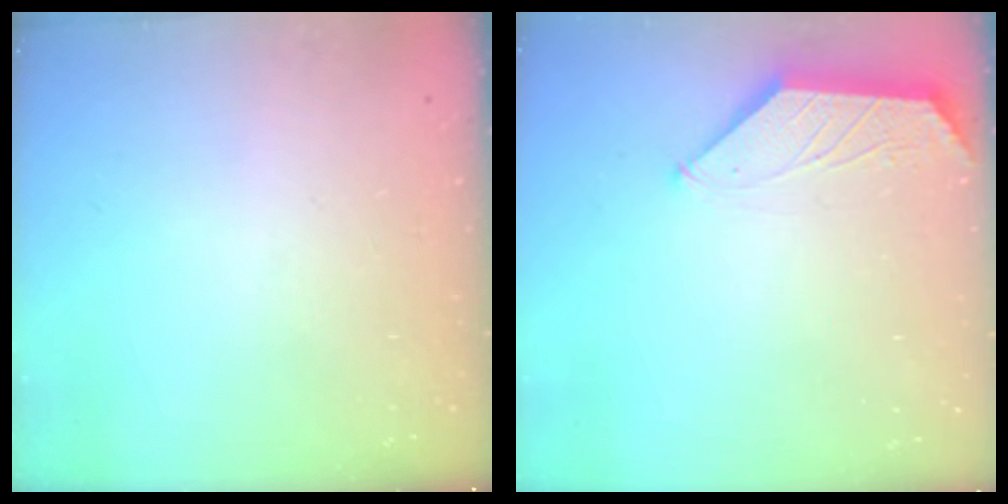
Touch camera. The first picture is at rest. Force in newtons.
{"total": 1.3, "press": 1.3, "slide": 0.3}